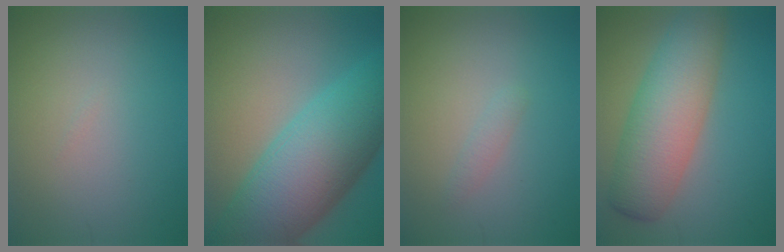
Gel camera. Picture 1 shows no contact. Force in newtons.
{"total": 12.5, "press": 12.5, "slide": 0.3}
{"total": 0.9, "press": 0.9, "slide": 0.0}
{"total": 7.6, "press": 7.6, "slide": 0.2}